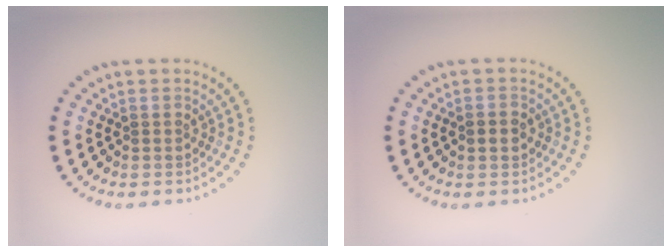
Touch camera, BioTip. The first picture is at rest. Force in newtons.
{"total": 1.8, "press": 1.8, "slide": 0.0}